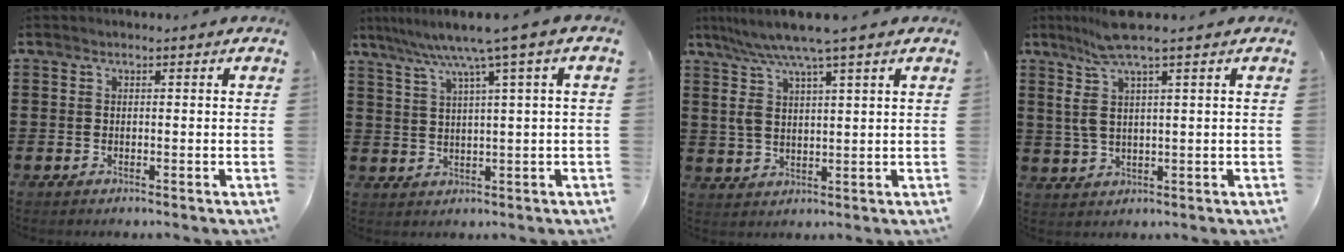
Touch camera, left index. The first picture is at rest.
{"total": 6.2, "force": [3.2, -0.6, 5.2], "torque": [-0.113, -0.014, 0.048]}
{"total": 7.7, "force": [5.0, 0.8, 5.8], "torque": [-0.125, -0.014, 0.086]}
{"total": 6.7, "force": [3.5, 0.7, 5.7], "torque": [-0.134, -0.004, 0.055]}